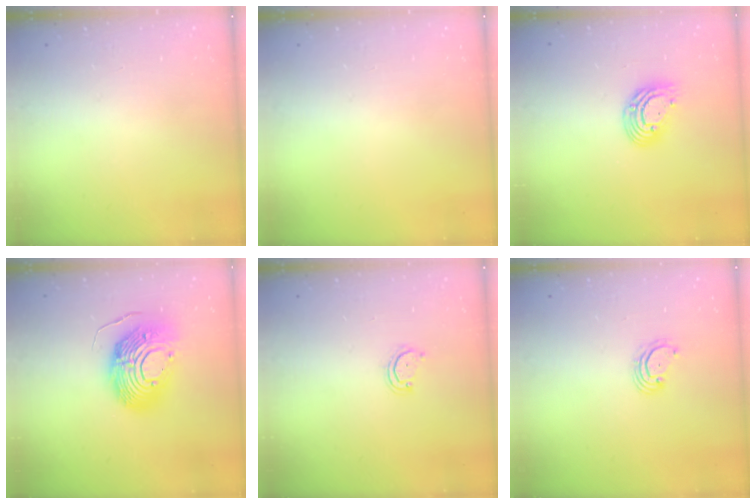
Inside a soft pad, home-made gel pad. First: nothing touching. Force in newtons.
{"total": 0.0}
{"total": 9.9, "press": 9.9, "slide": 1.1}
{"total": 16.9, "press": 16.8, "slide": 1.6}
{"total": 3.1, "press": 3.1, "slide": 0.2}
{"total": 3.0, "press": 3.0, "slide": 0.2}